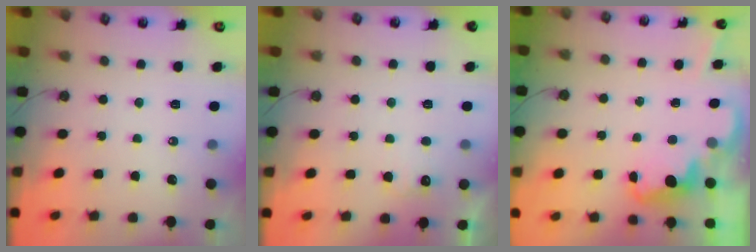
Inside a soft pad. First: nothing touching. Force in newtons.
{"total": 5.0, "press": 4.8, "slide": 1.1}
{"total": 2.2, "press": 2.1, "slide": 0.5}